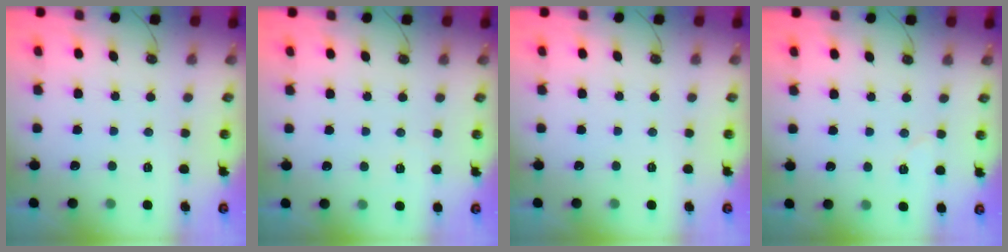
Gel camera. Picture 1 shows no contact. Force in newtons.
{"total": 3.2, "press": 2.3, "slide": 2.2}
{"total": 0.0}
{"total": 4.5, "press": 4.5, "slide": 0.5}